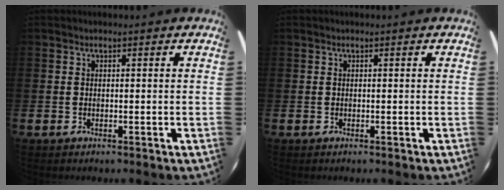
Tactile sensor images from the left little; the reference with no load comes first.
{"total": 0.0}